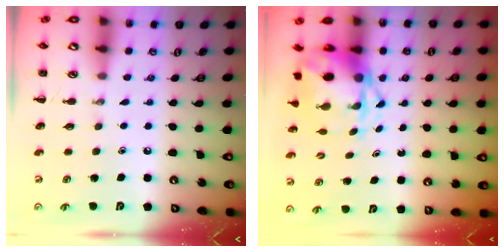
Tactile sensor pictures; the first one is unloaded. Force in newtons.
{"total": 7.1, "press": 7.0, "slide": 1.1}